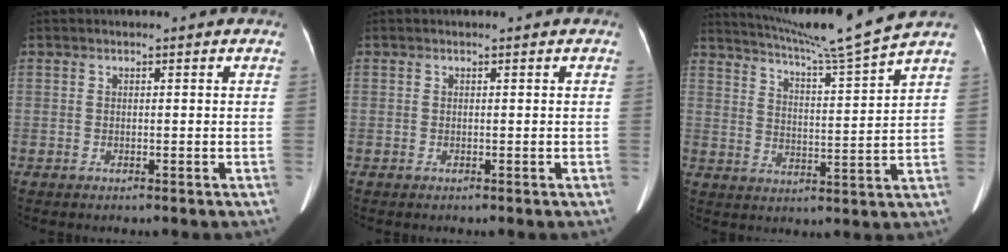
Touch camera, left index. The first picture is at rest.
{"total": 0.0}
{"total": 12.9, "force": [11.7, -3.3, 4.4], "torque": [-0.084, -0.039, 0.183]}